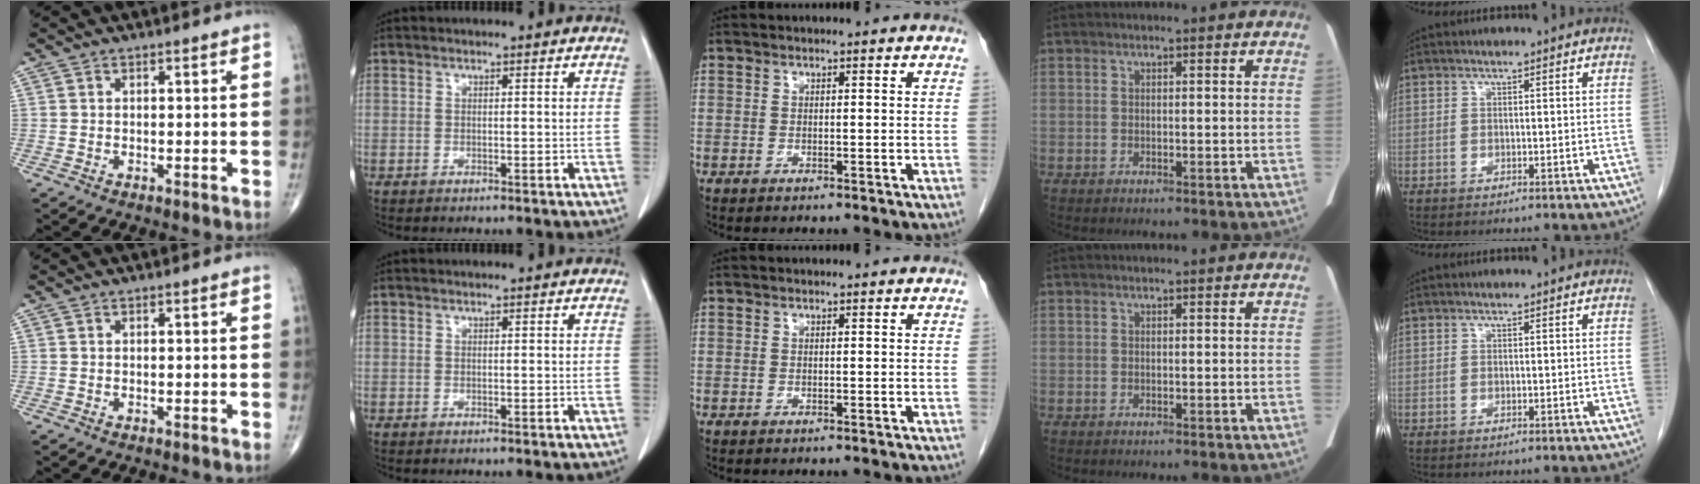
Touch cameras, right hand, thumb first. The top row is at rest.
{}